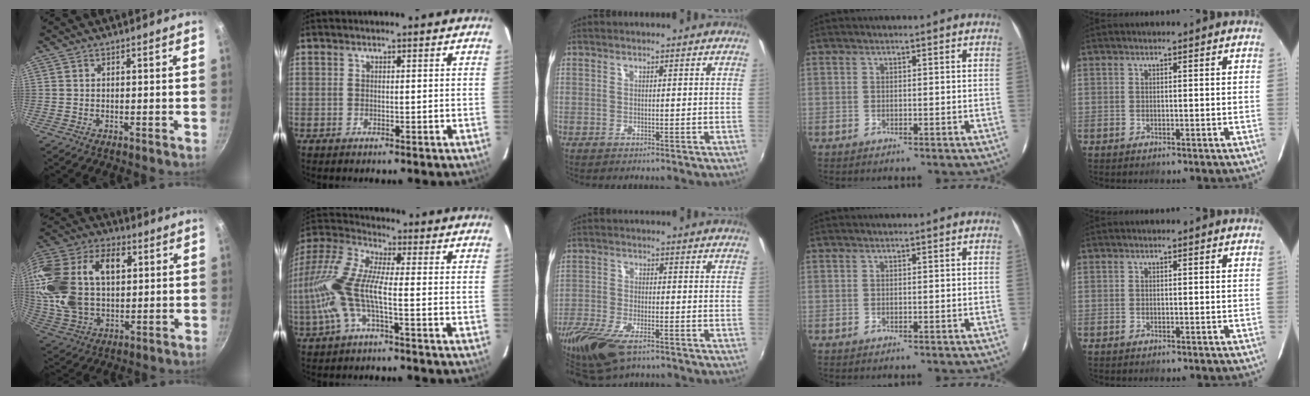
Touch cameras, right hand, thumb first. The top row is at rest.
{"thumb": {"total": 25.2, "force": [5.0, 16.3, 18.6], "torque": [-0.366, 0.019, 0.089]}, "index": {"total": 14.0, "force": [-2.6, 3.7, 13.2], "torque": [-0.276, 0.000, -0.055]}, "middle": {"total": 15.2, "force": [-10.1, 6.1, 9.6], "torque": [-0.228, -0.057, -0.186]}}